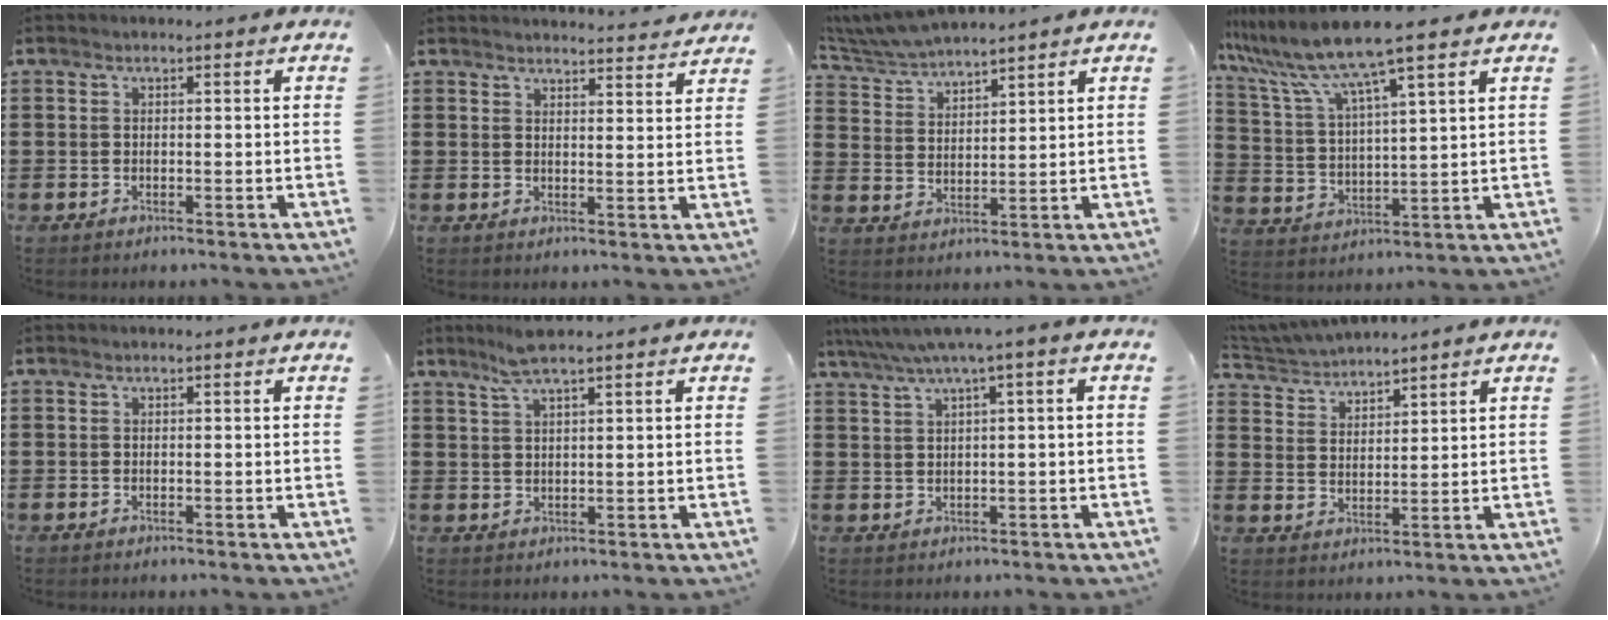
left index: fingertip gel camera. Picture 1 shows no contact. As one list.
[{"total": 2.9, "force": [2.8, -0.4, 0.0], "torque": [-0.001, -0.018, 0.051]}, {"total": 5.4, "force": [5.3, 0.3, 1.1], "torque": [-0.041, -0.020, 0.098]}, {"total": 9.4, "force": [7.6, -0.3, 5.4], "torque": [-0.135, -0.041, 0.124]}, {"total": 0.0}, {"total": 4.1, "force": [3.1, 0.2, 2.7], "torque": [-0.061, 0.000, 0.055]}, {"total": 3.2, "force": [0.9, -0.2, 3.1], "torque": [-0.059, -0.008, 0.010]}, {"total": 4.2, "force": [4.2, 0.2, 0.1], "torque": [-0.020, -0.015, 0.077]}]